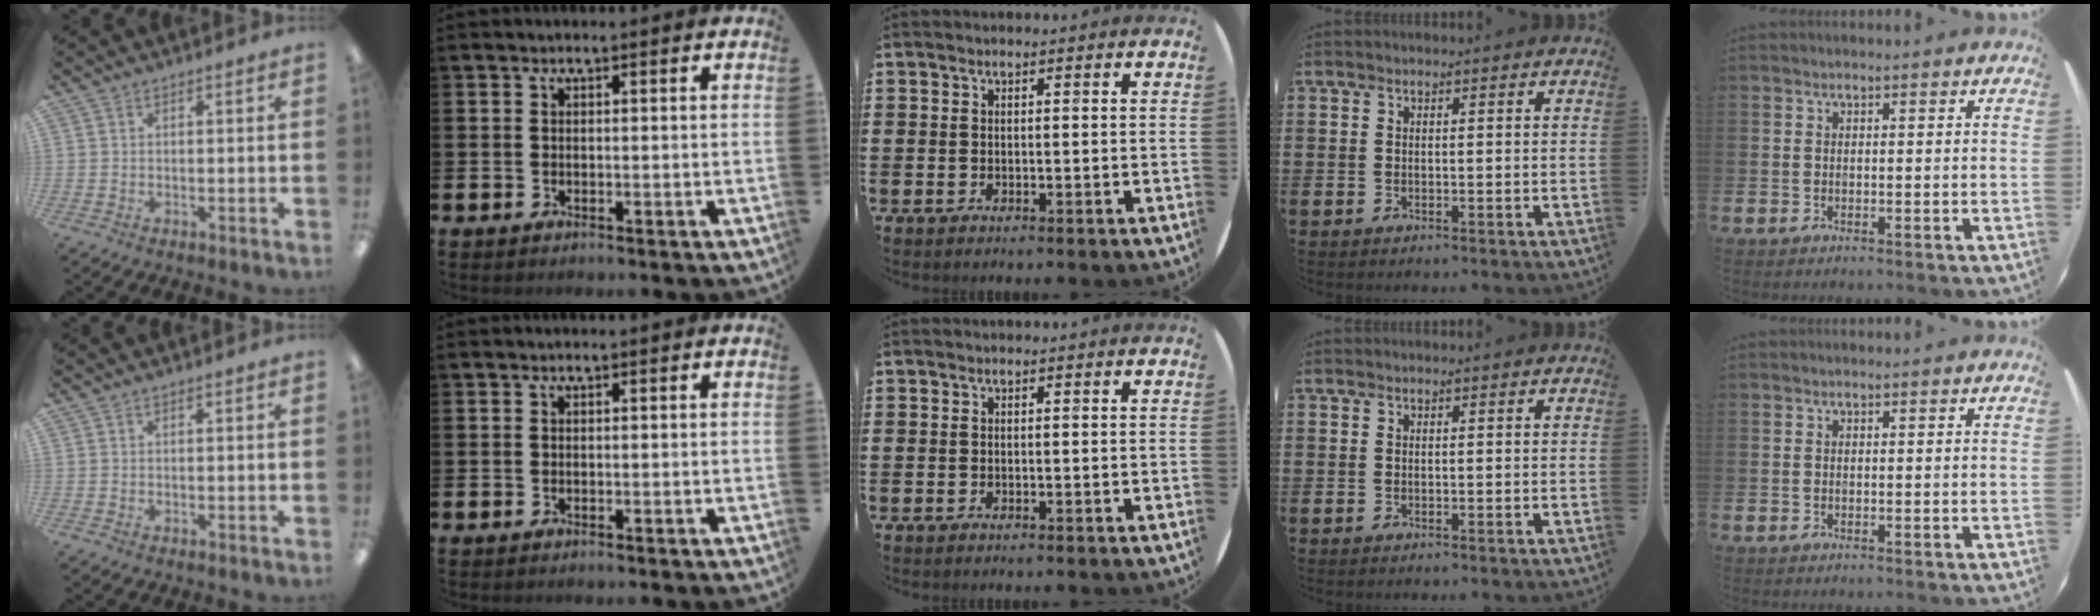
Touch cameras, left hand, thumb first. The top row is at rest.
{}